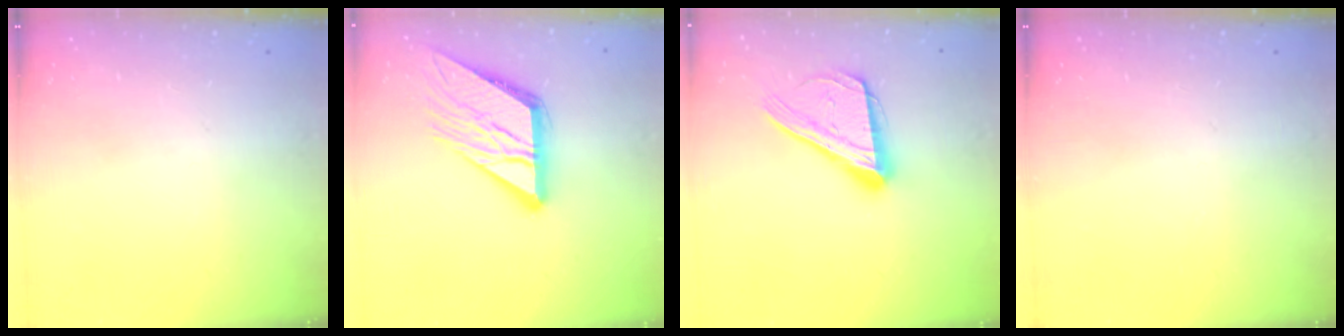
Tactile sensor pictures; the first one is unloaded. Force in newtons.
{"total": 16.2, "press": 16.1, "slide": 1.8}
{"total": 17.8, "press": 17.7, "slide": 2.4}
{"total": 0.0}